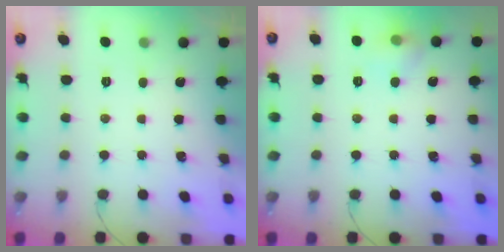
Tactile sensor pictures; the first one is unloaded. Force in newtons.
{"total": 6.2, "press": 6.1, "slide": 1.3}